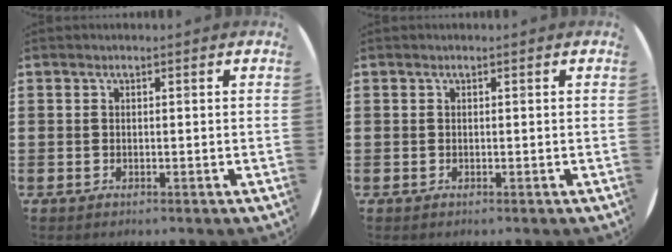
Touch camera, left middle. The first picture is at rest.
{"total": 0.0}